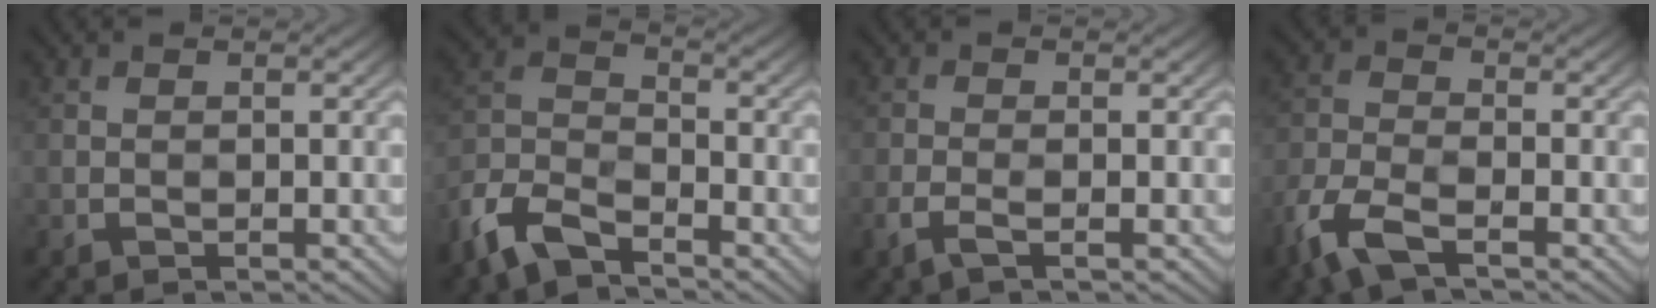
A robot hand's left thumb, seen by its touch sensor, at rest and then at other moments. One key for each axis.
{"total": 7.5, "fx": -5.3, "fy": 3.1, "fz": 4.4, "tx": -0.093, "ty": 0.000, "tz": -0.125}
{"total": 1.7, "fx": -0.1, "fy": 0.4, "fz": 1.7, "tx": -0.037, "ty": 0.003, "tz": -0.013}
{"total": 6.3, "fx": -3.5, "fy": 2.6, "fz": 4.6, "tx": -0.105, "ty": -0.008, "tz": -0.088}